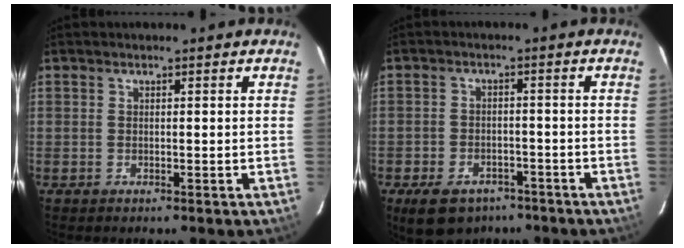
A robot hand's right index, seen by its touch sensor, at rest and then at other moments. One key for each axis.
{"total": 10.6, "fx": -7.0, "fy": 6.6, "fz": 4.4, "tx": -0.109, "ty": 0.004, "tz": -0.096}